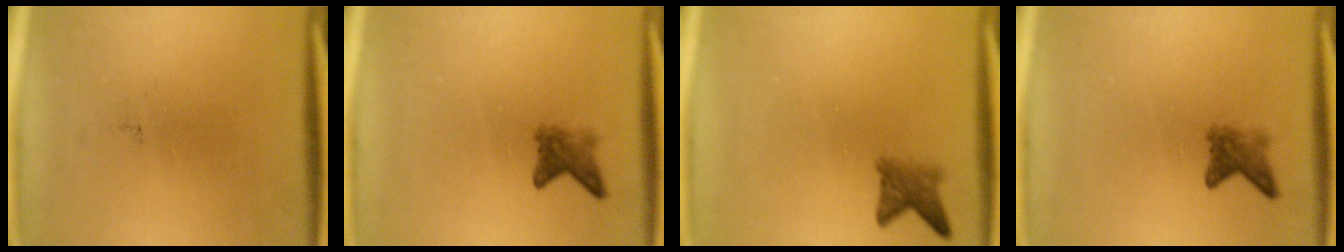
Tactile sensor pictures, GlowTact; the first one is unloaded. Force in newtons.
{"total": 2.3}
{"total": 2.5}
{"total": 2.3}